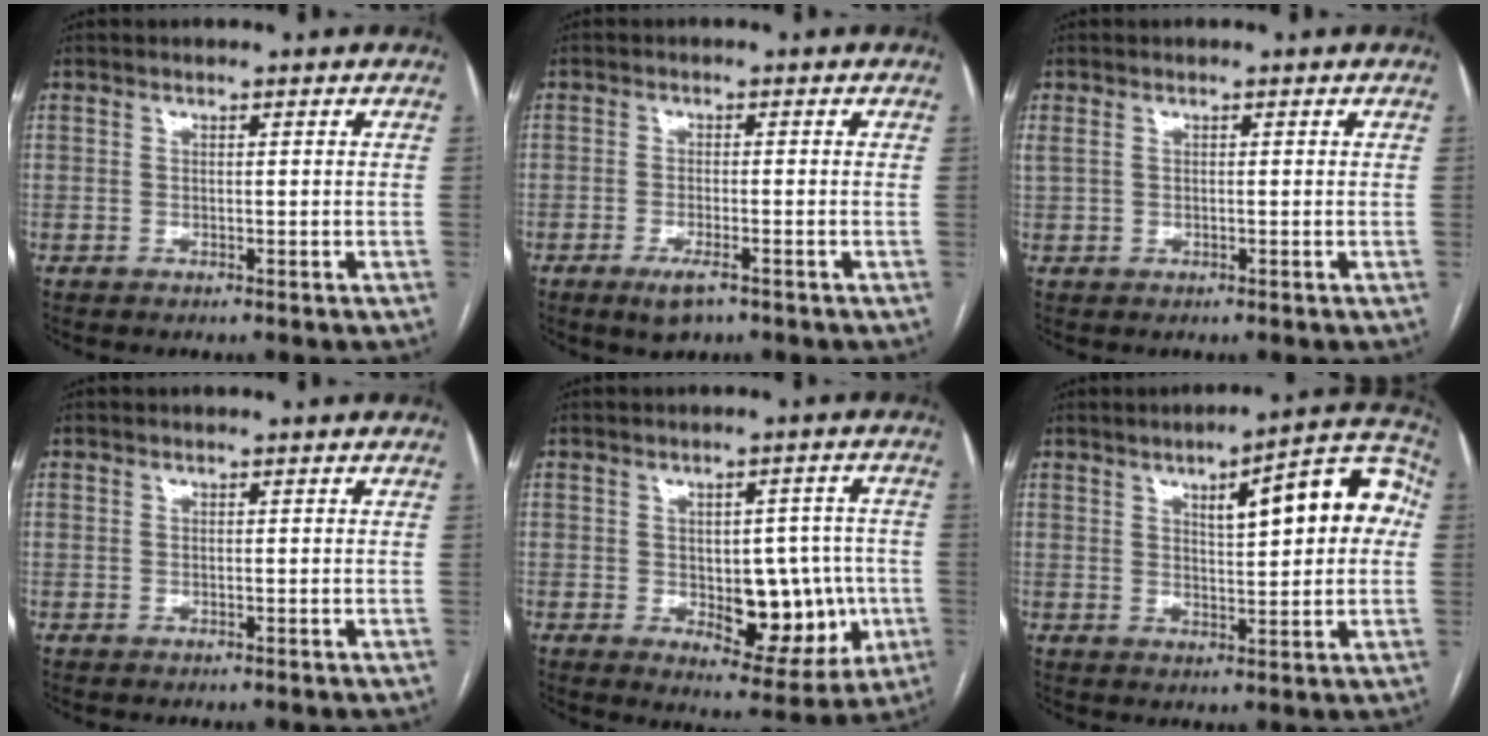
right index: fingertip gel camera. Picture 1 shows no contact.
{"total": 3.7, "force": [-2.3, 1.1, 2.7], "torque": [-0.051, -0.004, -0.035]}
{"total": 1.1, "force": [0.4, 0.6, 0.8], "torque": [-0.032, 0.014, 0.017]}
{"total": 0.0}
{"total": 11.7, "force": [-1.9, 6.0, 9.9], "torque": [-0.111, 0.012, -0.008]}
{"total": 13.4, "force": [3.3, 3.4, 12.5], "torque": [-0.159, 0.036, 0.040]}